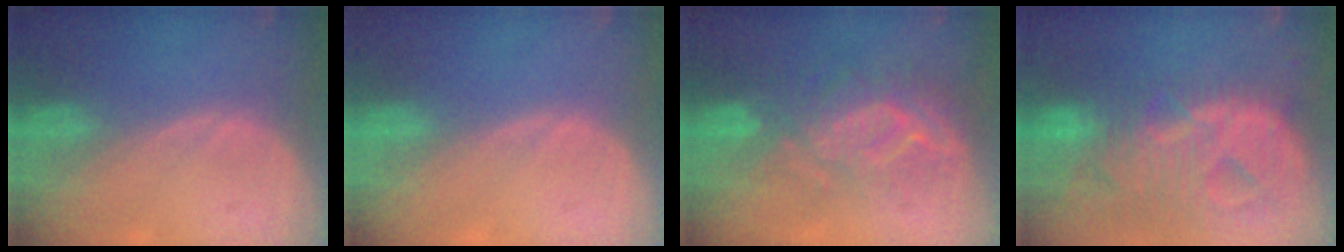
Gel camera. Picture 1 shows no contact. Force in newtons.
{"total": 0.0}
{"total": 9.1, "press": 8.7, "slide": 2.7}
{"total": 13.3, "press": 11.4, "slide": 7.0}